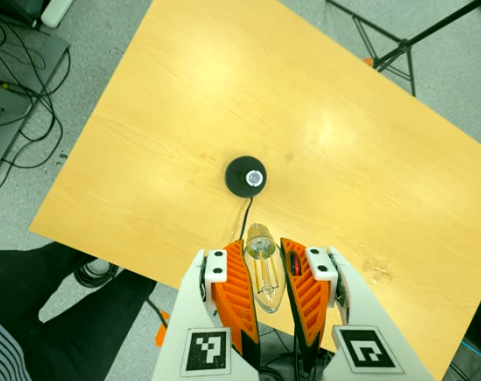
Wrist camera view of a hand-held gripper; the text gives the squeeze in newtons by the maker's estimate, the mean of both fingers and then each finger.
{"total": 20.6, "left": 22.8, "right": 18.4}